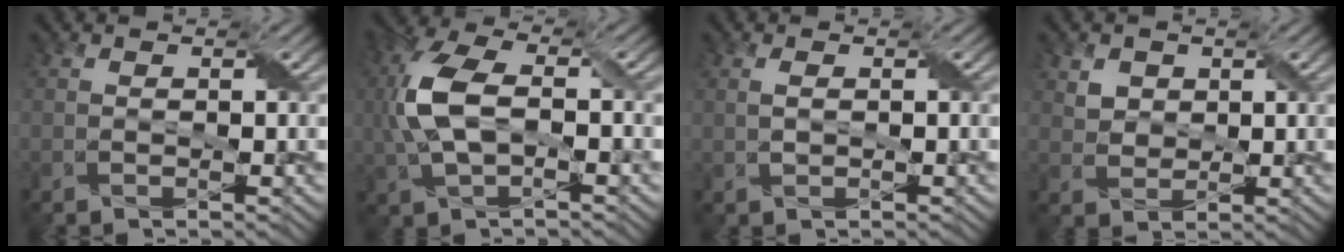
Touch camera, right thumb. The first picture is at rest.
{"total": 8.1, "force": [-0.2, 4.1, 7.0], "torque": [-0.179, 0.010, -0.005]}
{"total": 0.5, "force": [0.3, 0.3, 0.3], "torque": [-0.012, 0.002, 0.009]}
{"total": 2.6, "force": [1.5, 2.0, 0.3], "torque": [-0.018, -0.008, 0.034]}